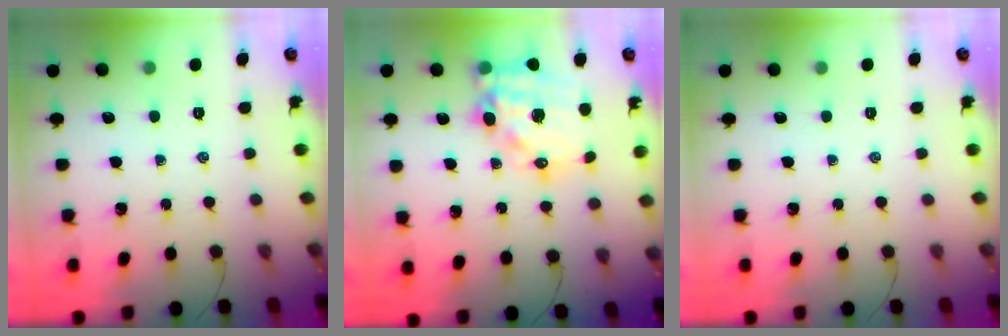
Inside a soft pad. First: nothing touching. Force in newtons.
{"total": 17.9, "press": 17.4, "slide": 4.3}
{"total": 0.0}